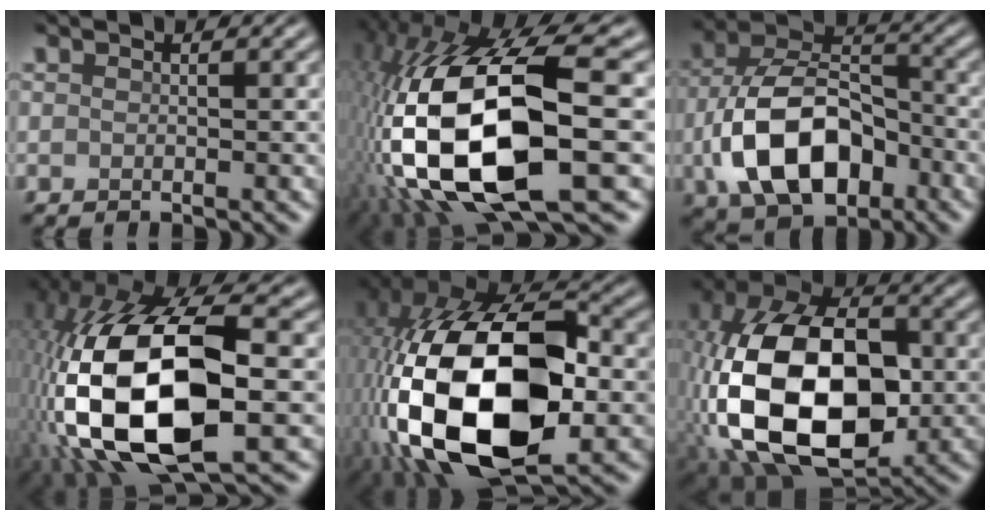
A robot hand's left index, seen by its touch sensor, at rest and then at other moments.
{"total": 19.2, "force": [-2.8, 7.8, 17.3], "torque": [-0.357, -0.018, -0.042]}
{"total": 11.2, "force": [-3.3, 7.1, 8.1], "torque": [-0.164, 0.002, -0.069]}
{"total": 18.3, "force": [-2.6, 9.0, 15.8], "torque": [-0.337, -0.009, -0.043]}
{"total": 19.8, "force": [-3.3, 11.3, 15.8], "torque": [-0.330, -0.025, -0.052]}
{"total": 16.9, "force": [-2.7, 10.3, 13.1], "torque": [-0.266, 0.005, -0.061]}